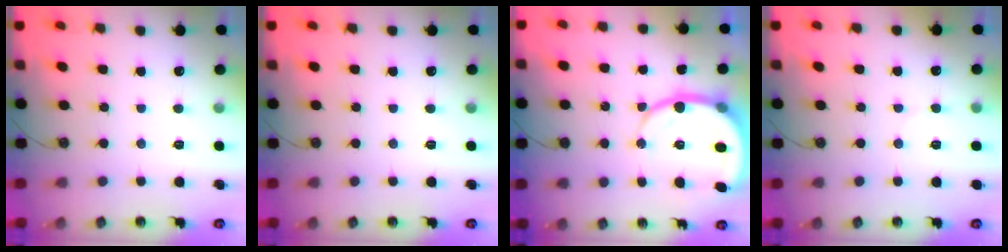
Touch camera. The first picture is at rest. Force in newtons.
{"total": 0.0}
{"total": 12.0, "press": 11.8, "slide": 2.2}
{"total": 2.1, "press": 2.1, "slide": 0.2}